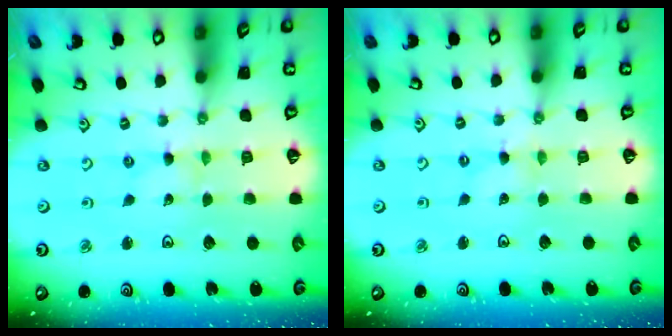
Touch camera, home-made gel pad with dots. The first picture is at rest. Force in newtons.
{"total": 0.0}